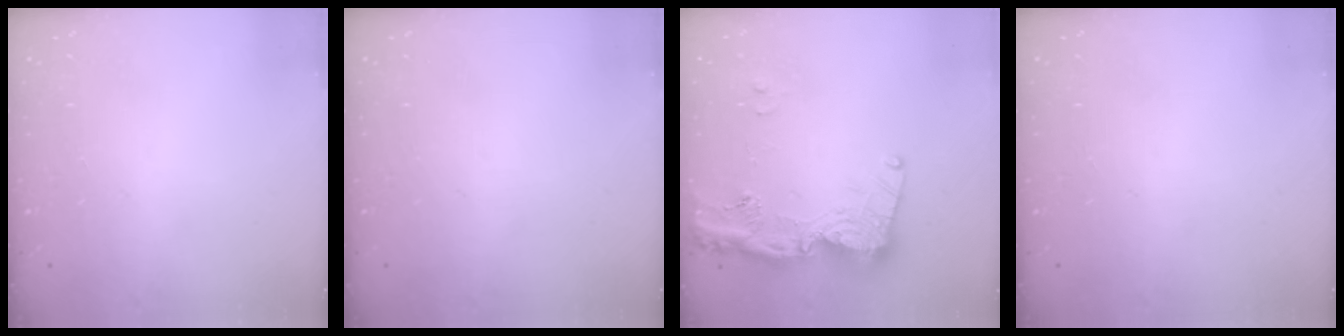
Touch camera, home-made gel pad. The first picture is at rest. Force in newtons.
{"total": 0.0}
{"total": 16.6, "press": 16.5, "slide": 1.9}
{"total": 0.0}